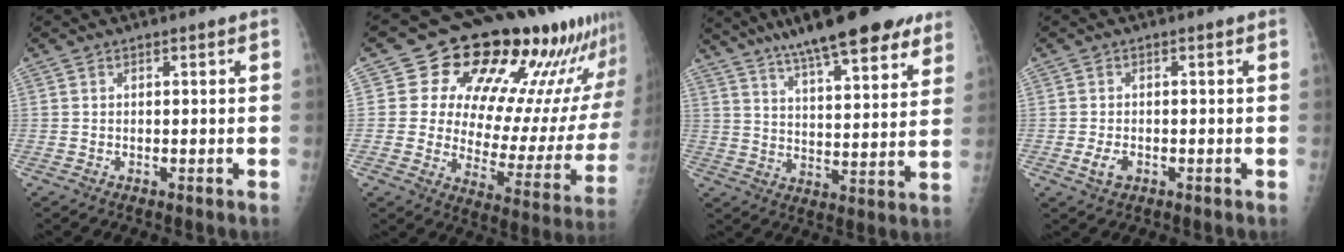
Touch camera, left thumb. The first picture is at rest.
{"total": 24.3, "force": [16.4, 10.8, 14.3], "torque": [-0.154, -0.072, 0.222]}
{"total": 23.1, "force": [16.3, 5.8, 15.3], "torque": [-0.211, -0.035, 0.239]}
{"total": 2.7, "force": [-0.8, 1.8, 1.8], "torque": [-0.033, 0.000, -0.012]}